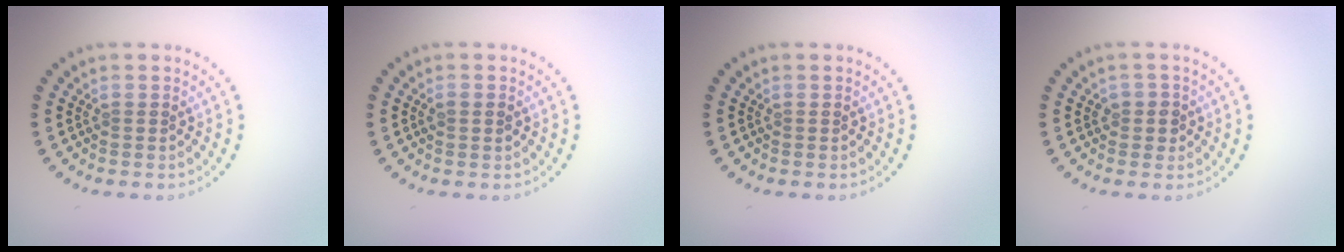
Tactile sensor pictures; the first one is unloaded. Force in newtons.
{"total": 0.9, "press": 0.9, "slide": 0.1}
{"total": 0.0}
{"total": 1.5, "press": 1.3, "slide": 0.6}